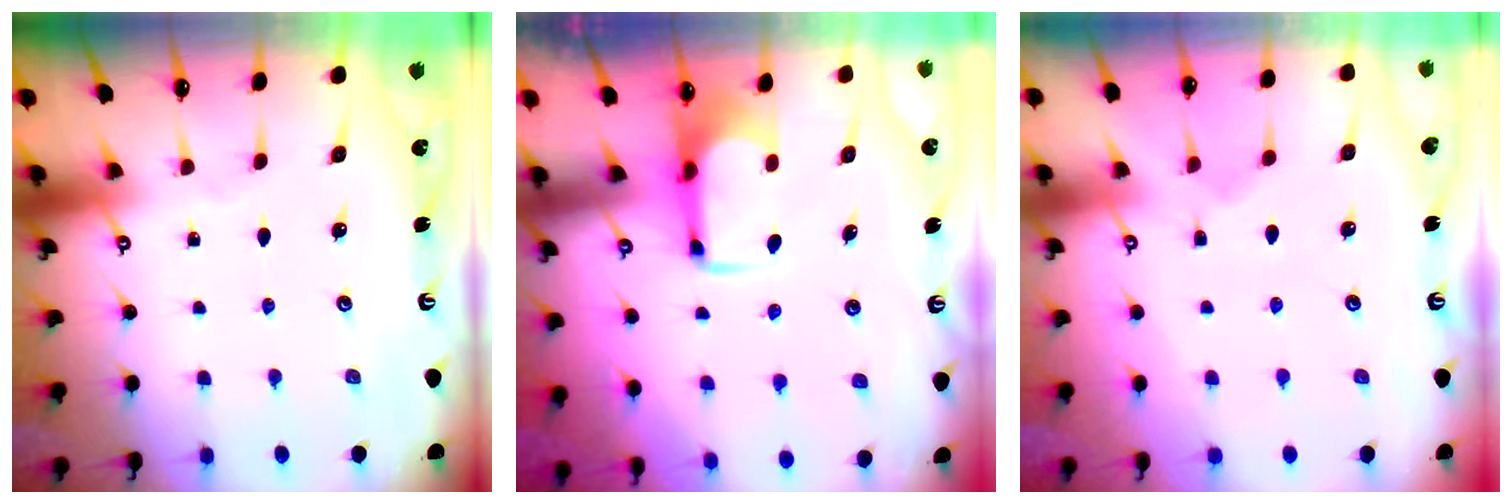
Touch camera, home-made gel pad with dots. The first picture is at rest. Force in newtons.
{"total": 1.9, "press": 1.9, "slide": 0.5}
{"total": 2.3, "press": 2.0, "slide": 1.1}